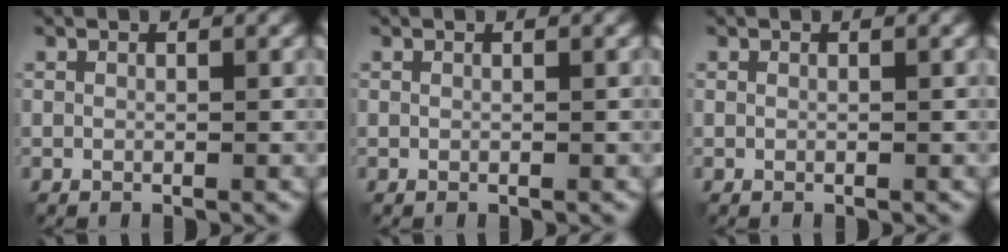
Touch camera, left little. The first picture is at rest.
{"total": 0.0}
{"total": 0.0}